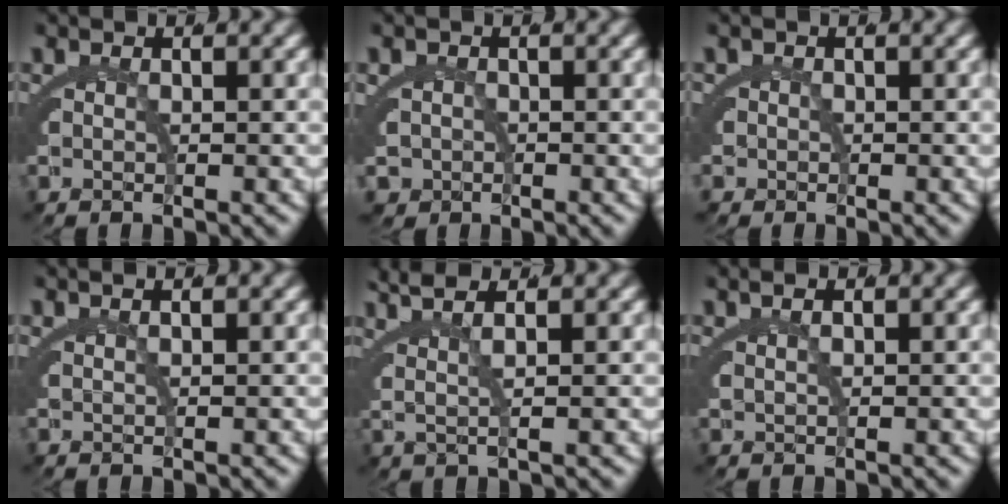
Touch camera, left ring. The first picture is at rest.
{"total": 4.4, "force": [-1.6, 3.9, 1.1], "torque": [-0.035, -0.025, -0.023]}
{"total": 2.3, "force": [-1.0, 2.0, 0.2], "torque": [-0.008, -0.009, -0.021]}
{"total": 1.6, "force": [1.3, -0.3, 0.8], "torque": [-0.001, 0.011, 0.021]}
{"total": 5.1, "force": [3.2, 1.4, 3.7], "torque": [-0.060, 0.016, 0.048]}
{"total": 2.4, "force": [1.7, 0.7, 1.6], "torque": [-0.016, 0.010, 0.029]}